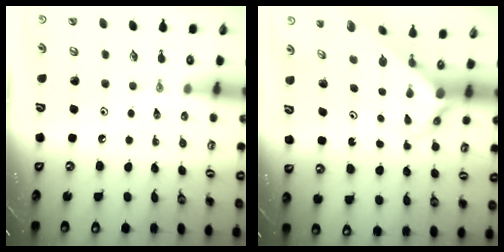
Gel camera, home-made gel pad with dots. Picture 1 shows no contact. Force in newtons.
{"total": 3.6, "press": 3.6, "slide": 0.2}